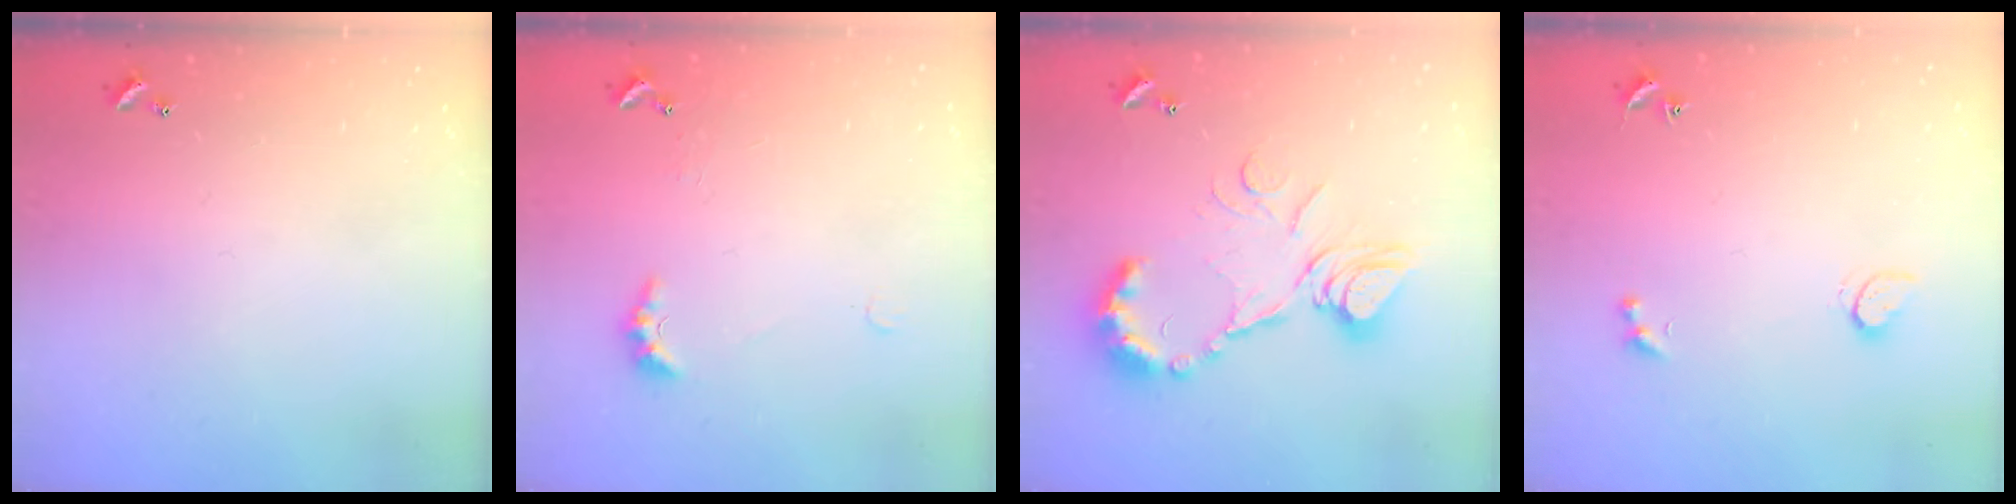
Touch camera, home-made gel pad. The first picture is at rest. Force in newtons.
{"total": 2.7, "press": 2.6, "slide": 0.6}
{"total": 18.4, "press": 18.3, "slide": 1.8}
{"total": 2.0, "press": 1.9, "slide": 0.5}